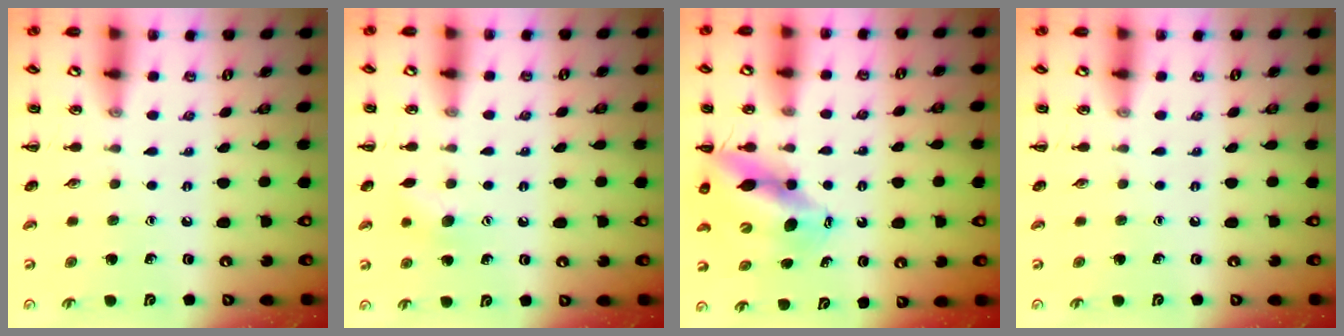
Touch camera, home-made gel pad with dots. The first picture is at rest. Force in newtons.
{"total": 7.2, "press": 7.1, "slide": 1.4}
{"total": 12.0, "press": 11.5, "slide": 3.2}
{"total": 0.0}